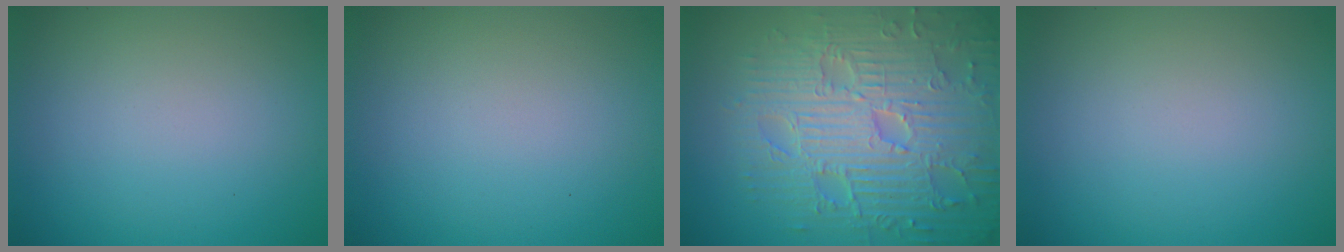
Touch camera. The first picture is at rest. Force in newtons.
{"total": 0.0}
{"total": 9.4, "press": 6.8, "slide": 6.5}
{"total": 0.0}